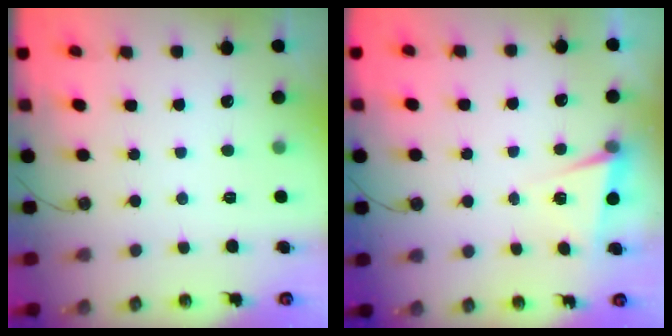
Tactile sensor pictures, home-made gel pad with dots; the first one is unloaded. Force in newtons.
{"total": 2.5, "press": 1.8, "slide": 1.8}